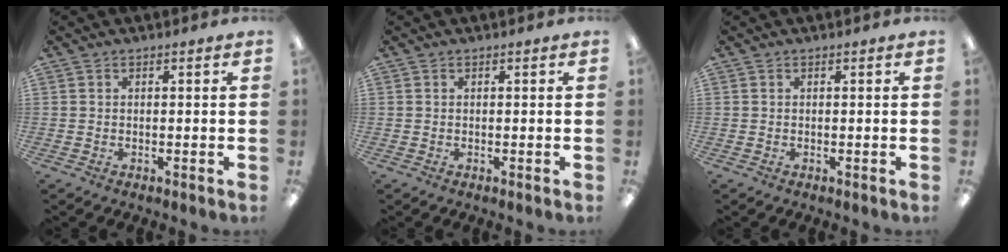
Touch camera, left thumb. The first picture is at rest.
{"total": 0.0}
{"total": 0.0}